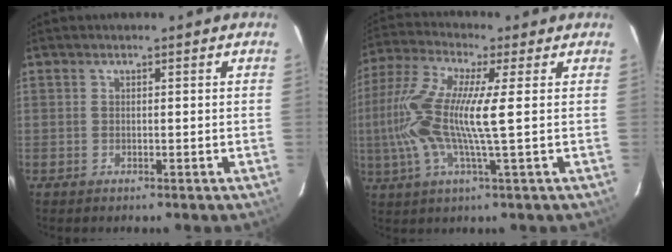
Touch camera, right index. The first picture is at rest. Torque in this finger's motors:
{"motor_torque": [0.44, 0.05, 0.43, 0.21]}